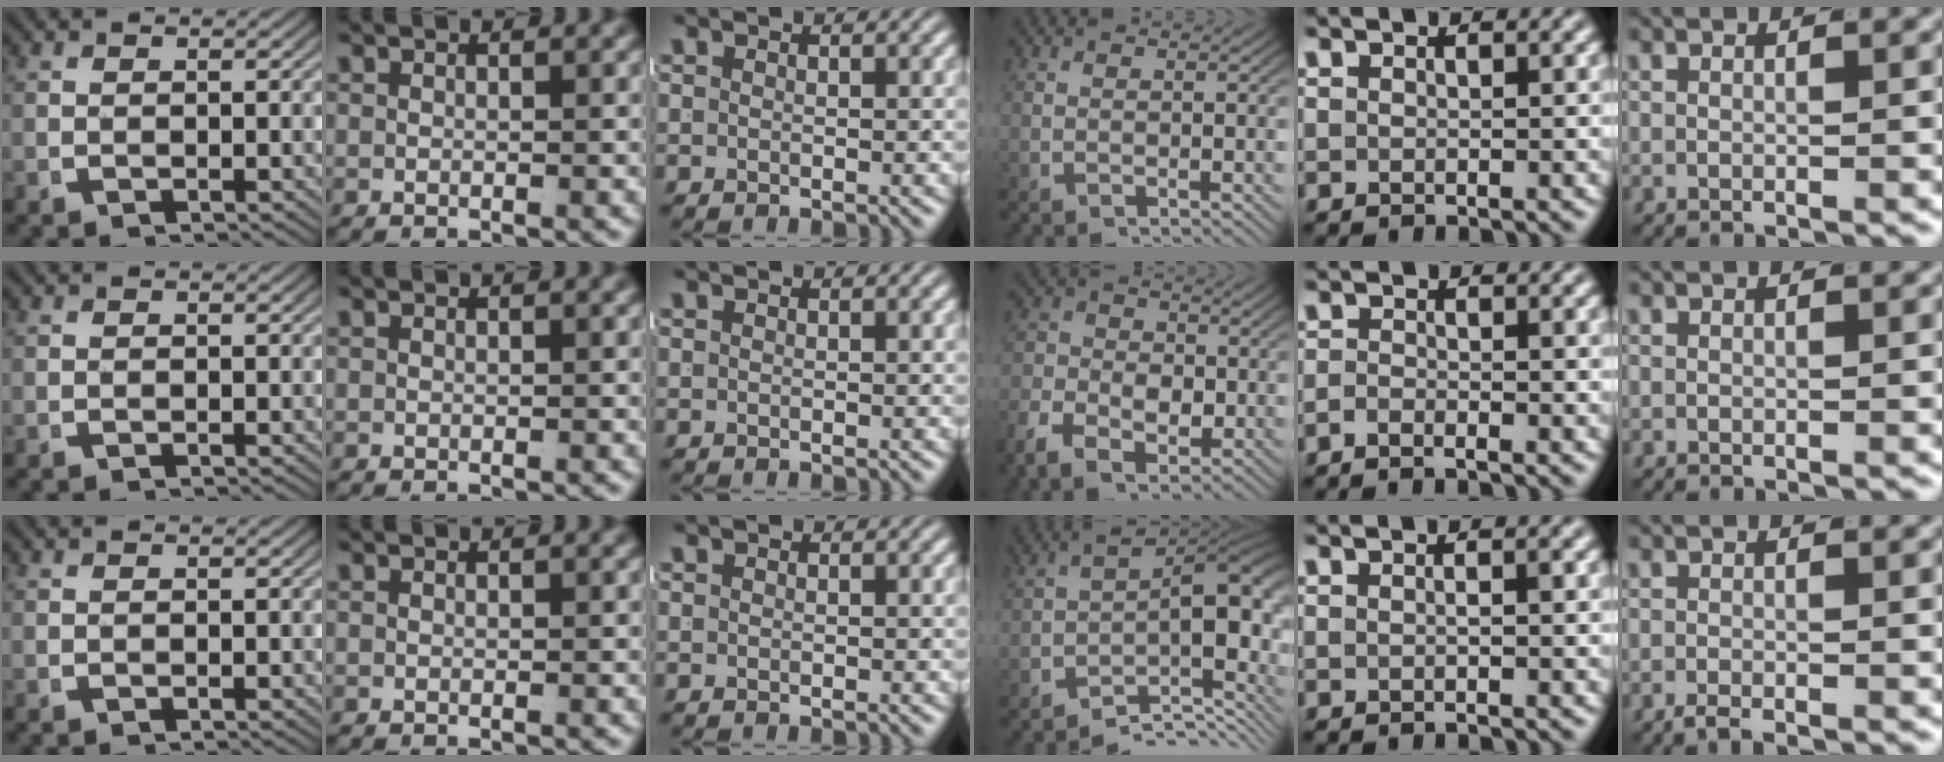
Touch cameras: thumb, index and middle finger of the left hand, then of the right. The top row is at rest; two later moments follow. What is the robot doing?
{"motion": "lift_and_place", "object": "jacket"}